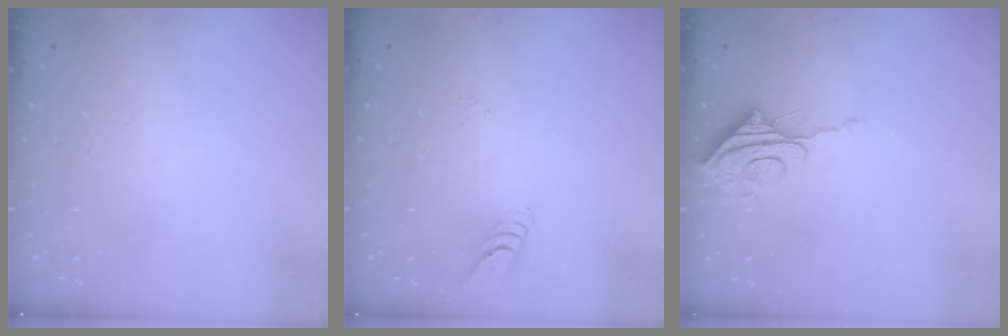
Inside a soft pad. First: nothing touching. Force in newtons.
{"total": 6.2, "press": 6.2, "slide": 0.6}
{"total": 8.2, "press": 8.2, "slide": 0.7}